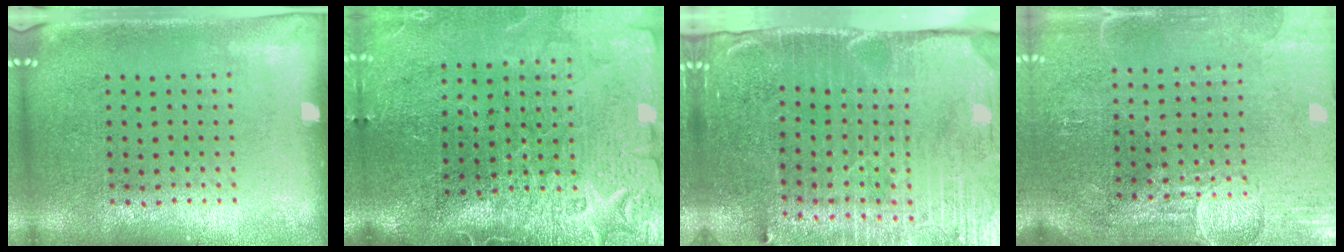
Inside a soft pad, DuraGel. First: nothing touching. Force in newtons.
{"total": 4.4, "press": 3.7, "slide": 2.4}
{"total": 4.5, "press": 3.7, "slide": 2.6}
{"total": 3.8, "press": 3.4, "slide": 1.6}